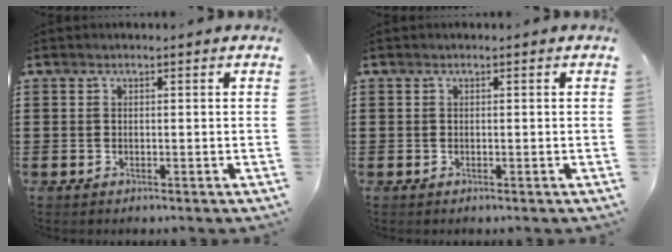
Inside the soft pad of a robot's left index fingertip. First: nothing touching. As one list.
[{"total": 0.0}]